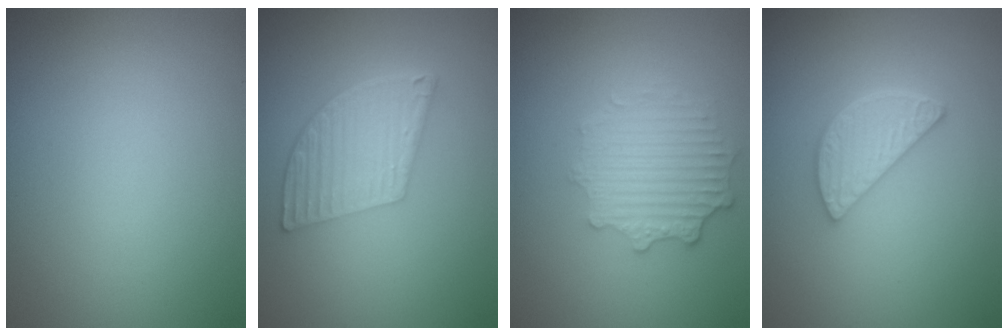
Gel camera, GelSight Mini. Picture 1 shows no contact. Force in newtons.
{"total": 5.7, "press": 3.9, "slide": 4.2}
{"total": 3.3, "press": 2.8, "slide": 1.7}
{"total": 3.5, "press": 2.9, "slide": 2.0}